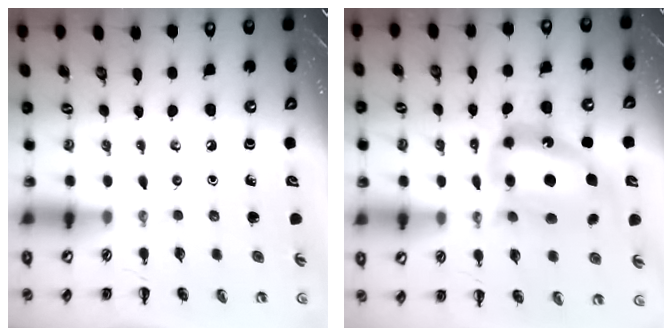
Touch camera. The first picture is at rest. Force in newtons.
{"total": 14.3, "press": 13.9, "slide": 3.5}